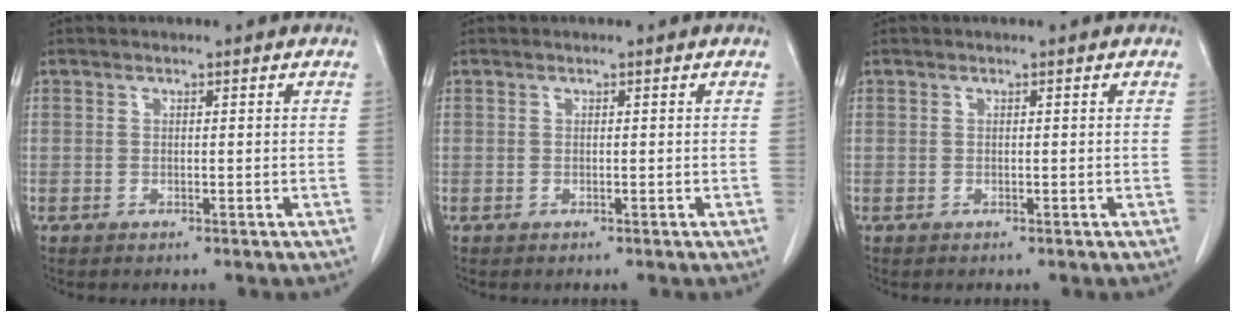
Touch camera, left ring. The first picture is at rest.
{"total": 0.0}
{"total": 0.0}